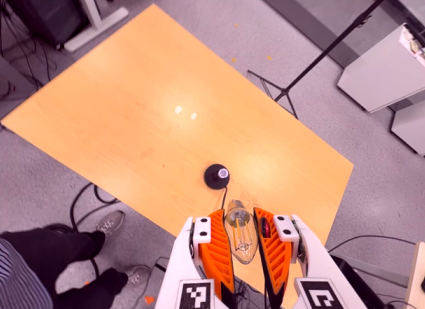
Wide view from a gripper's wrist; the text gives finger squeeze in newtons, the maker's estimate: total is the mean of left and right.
{"total": 23.5, "left": 25.7, "right": 21.3}